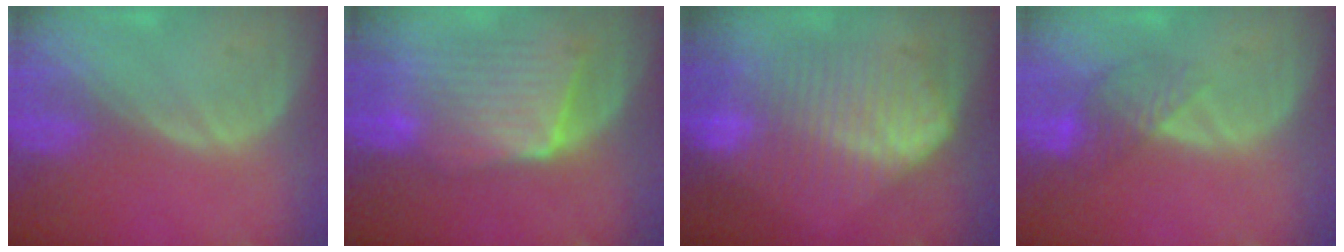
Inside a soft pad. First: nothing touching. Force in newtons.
{"total": 9.3, "press": 8.7, "slide": 3.1}
{"total": 10.2, "press": 10.2, "slide": 0.5}
{"total": 4.1, "press": 3.9, "slide": 1.5}